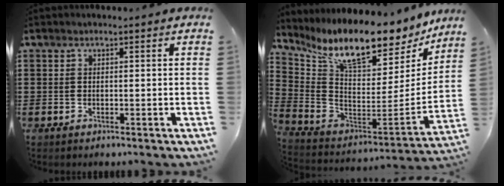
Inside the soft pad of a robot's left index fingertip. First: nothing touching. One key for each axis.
{"total": 12.0, "fx": 9.6, "fy": 2.2, "fz": 6.8, "tx": -0.146, "ty": -0.080, "tz": 0.161}